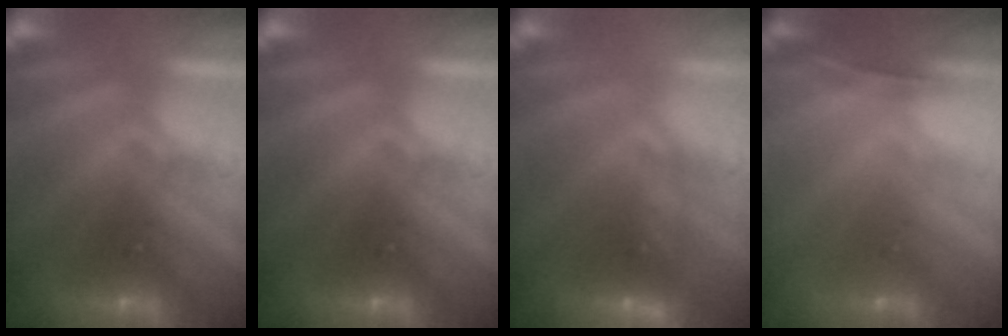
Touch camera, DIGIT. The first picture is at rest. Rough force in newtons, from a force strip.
{"total": 0.0}
{"total": 4.5}
{"total": 1.3}